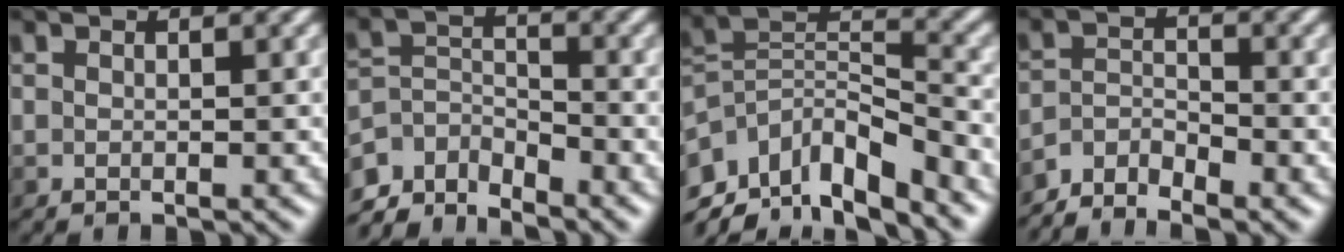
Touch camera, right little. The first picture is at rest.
{"total": 4.9, "force": [-4.3, 1.7, 1.5], "torque": [-0.025, -0.004, -0.085]}
{"total": 10.2, "force": [-6.0, 4.6, 6.9], "torque": [-0.118, 0.008, -0.116]}
{"total": 3.8, "force": [-3.3, 1.2, 1.3], "torque": [-0.022, -0.002, -0.072]}